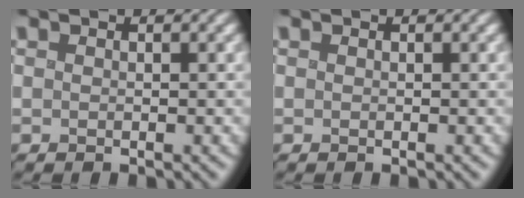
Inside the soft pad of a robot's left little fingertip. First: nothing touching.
{"total": 0.0}